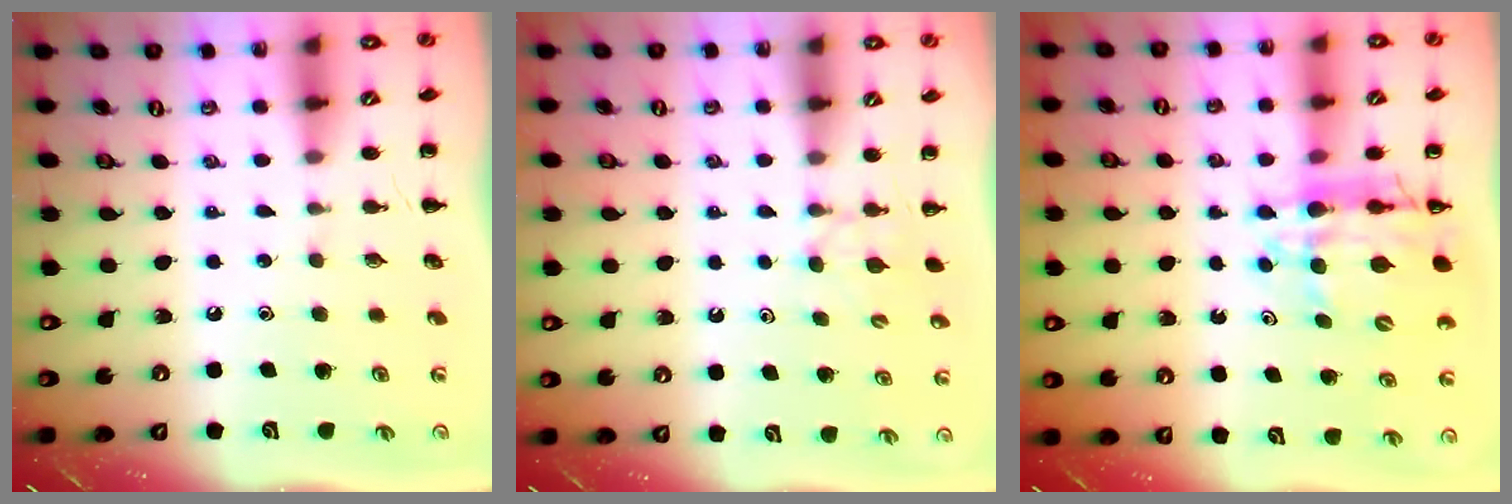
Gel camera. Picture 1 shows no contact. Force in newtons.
{"total": 2.6, "press": 2.4, "slide": 1.1}
{"total": 9.9, "press": 9.5, "slide": 2.6}